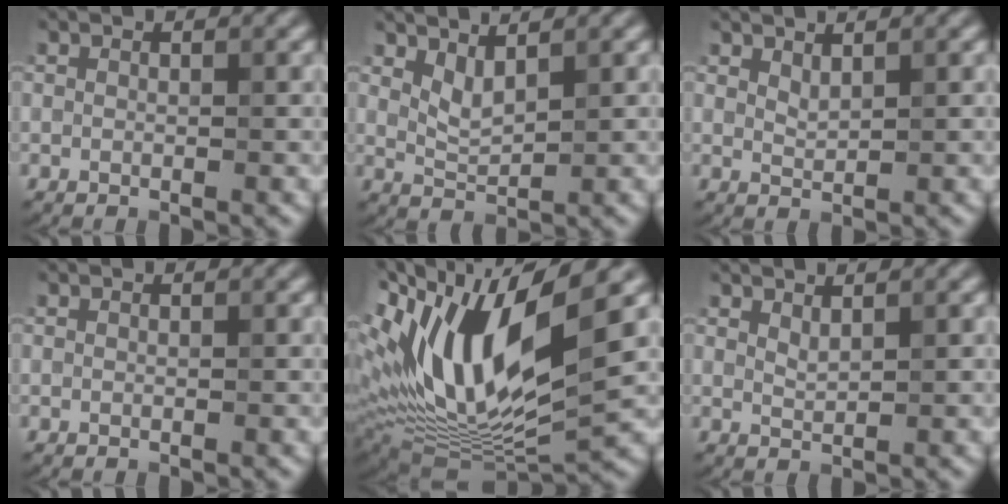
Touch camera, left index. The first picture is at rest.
{"total": 2.0, "force": [1.4, 0.7, 1.3], "torque": [-0.032, -0.009, 0.033]}
{"total": 1.2, "force": [1.0, 0.2, 0.5], "torque": [-0.015, -0.003, 0.022]}
{"total": 0.0}
{"total": 15.4, "force": [3.6, 5.9, 13.8], "torque": [-0.277, 0.001, 0.070]}
{"total": 1.1, "force": [1.0, 0.2, 0.5], "torque": [-0.013, -0.002, 0.020]}